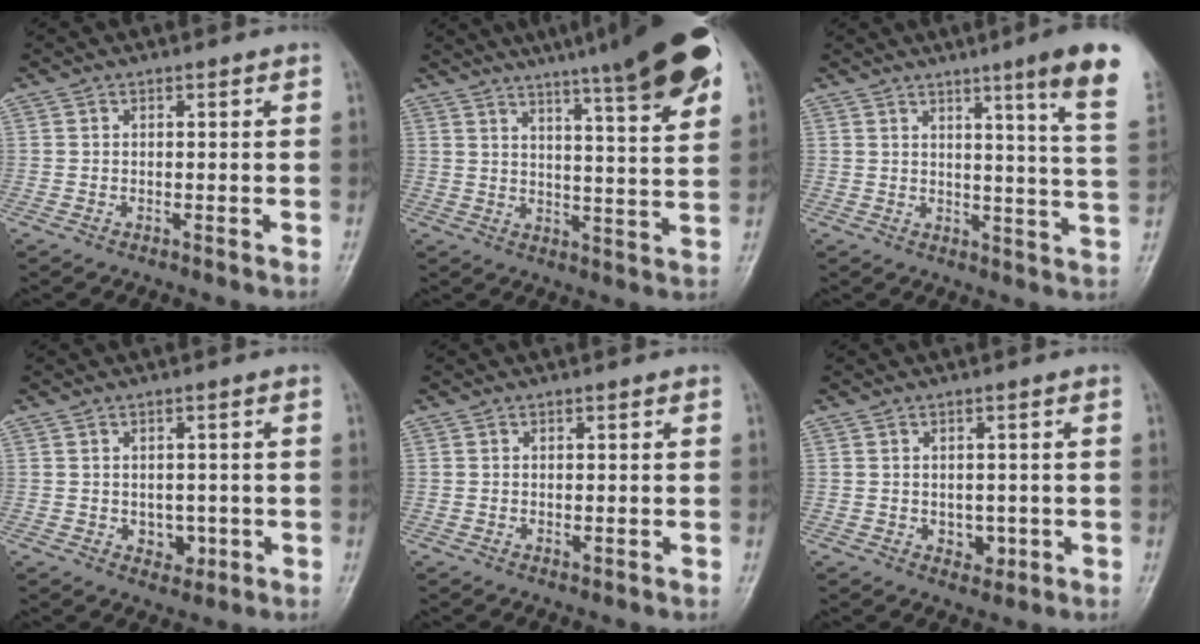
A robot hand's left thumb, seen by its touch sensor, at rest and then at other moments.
{"total": 20.2, "force": [13.2, 2.5, 15.1], "torque": [-0.200, -0.038, 0.173]}
{"total": 12.7, "force": [7.3, -0.4, 10.4], "torque": [-0.134, -0.041, 0.083]}
{"total": 3.7, "force": [-0.6, 2.8, 2.2], "torque": [-0.010, 0.001, -0.001]}
{"total": 0.9, "force": [0.1, 0.5, 0.8], "torque": [-0.010, -0.001, 0.003]}
{"total": 3.3, "force": [-0.5, 2.5, 2.1], "torque": [-0.011, 0.000, 0.000]}